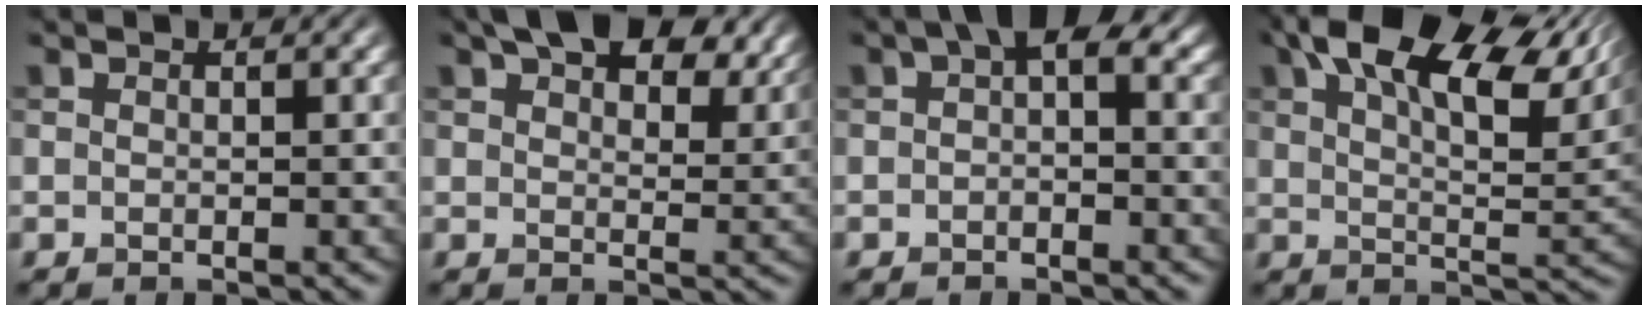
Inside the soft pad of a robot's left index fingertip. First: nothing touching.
{"total": 10.8, "force": [7.4, 4.5, 6.4], "torque": [-0.090, 0.017, 0.102]}
{"total": 3.1, "force": [0.7, 1.5, 2.6], "torque": [-0.032, 0.012, 0.001]}
{"total": 15.3, "force": [8.2, 6.4, 11.2], "torque": [-0.144, 0.033, 0.123]}